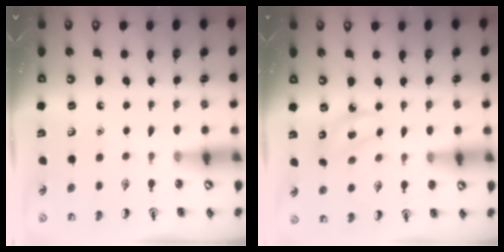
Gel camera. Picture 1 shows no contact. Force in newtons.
{"total": 3.3, "press": 3.2, "slide": 0.5}